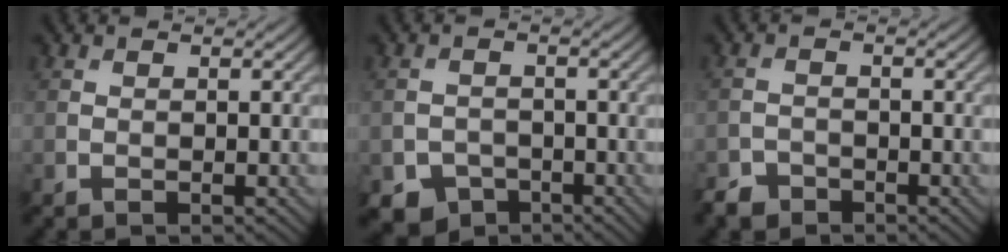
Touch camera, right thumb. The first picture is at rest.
{"total": 3.9, "force": [-2.8, 2.5, 1.0], "torque": [-0.019, -0.007, -0.051]}
{"total": 2.3, "force": [-2.0, 1.2, 0.4], "torque": [-0.006, -0.001, -0.044]}